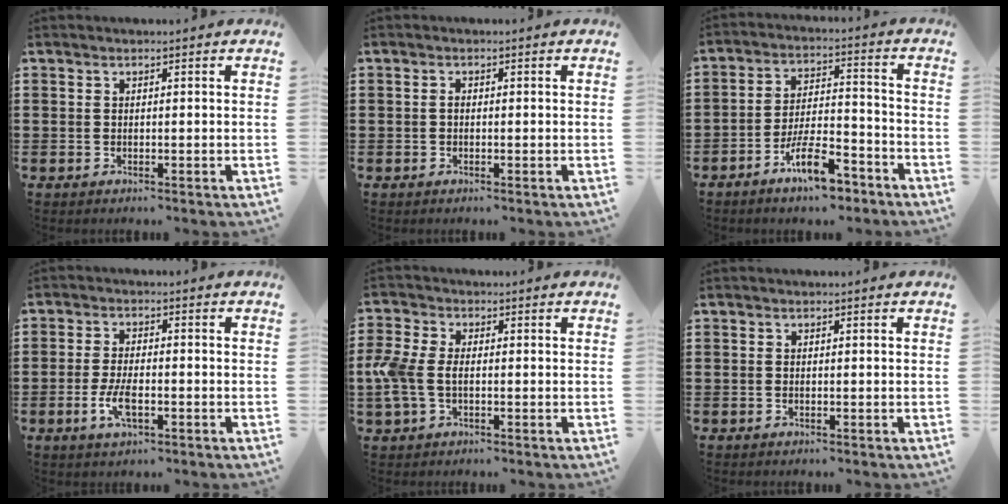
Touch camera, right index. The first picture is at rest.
{"total": 0.8, "force": [-0.2, 0.4, 0.6], "torque": [-0.014, -0.001, -0.003]}
{"total": 9.2, "force": [-5.8, 2.8, 6.5], "torque": [-0.120, 0.015, -0.104]}
{"total": 4.9, "force": [-1.7, 1.9, 4.2], "torque": [-0.092, -0.002, -0.034]}
{"total": 4.8, "force": [-0.9, 2.9, 3.7], "torque": [-0.114, -0.009, -0.028]}
{"total": 0.0}